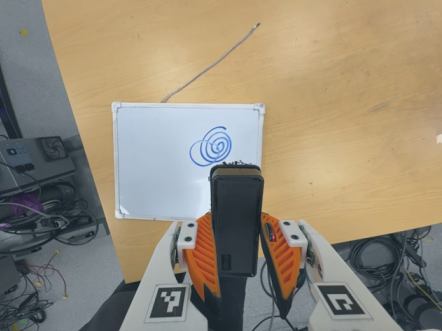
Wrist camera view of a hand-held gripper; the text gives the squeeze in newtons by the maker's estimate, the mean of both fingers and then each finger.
{"total": 5.2, "left": 3.5, "right": 7.0}